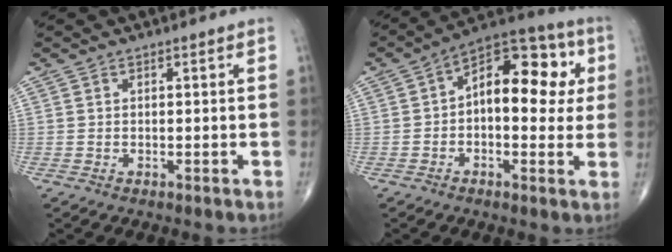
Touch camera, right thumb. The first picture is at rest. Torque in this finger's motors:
{"motor_torque": [0.07, 0.35, 0.65, 0.33, 0.23]}